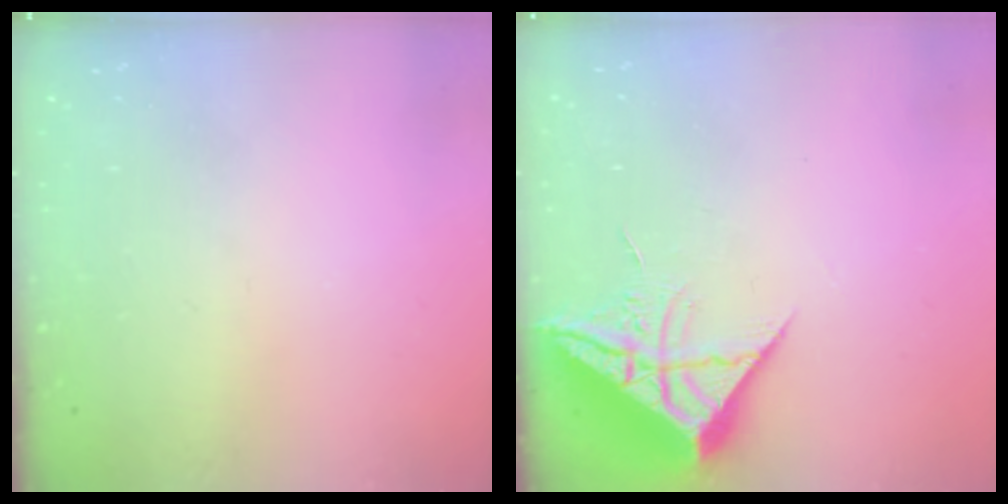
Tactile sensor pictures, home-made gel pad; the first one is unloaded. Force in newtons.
{"total": 9.7, "press": 9.6, "slide": 0.8}